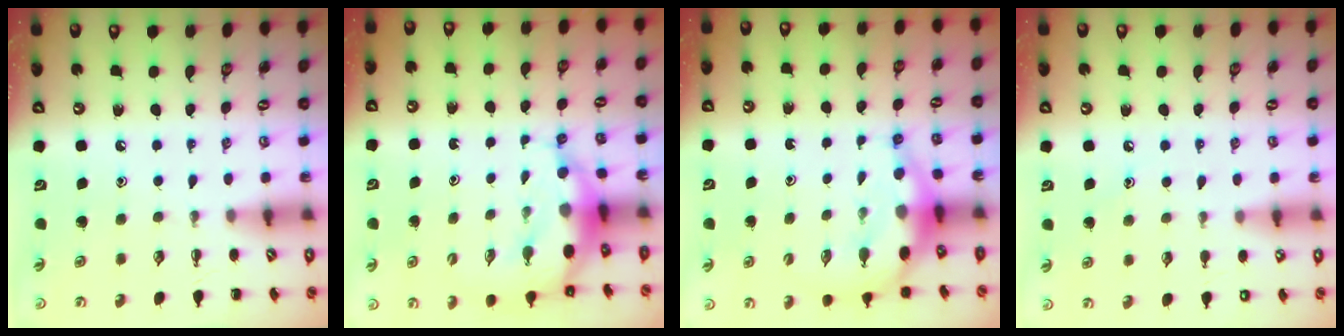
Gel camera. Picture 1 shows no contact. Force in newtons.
{"total": 6.8, "press": 6.6, "slide": 1.8}
{"total": 7.8, "press": 7.6, "slide": 1.6}
{"total": 6.5, "press": 6.3, "slide": 1.4}